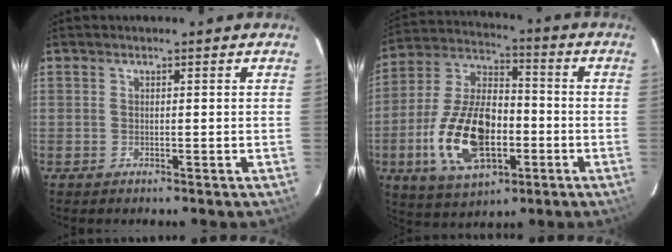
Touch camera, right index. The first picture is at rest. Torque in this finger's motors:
{"motor_torque": [1.30, -0.84, 1.05, 0.21]}